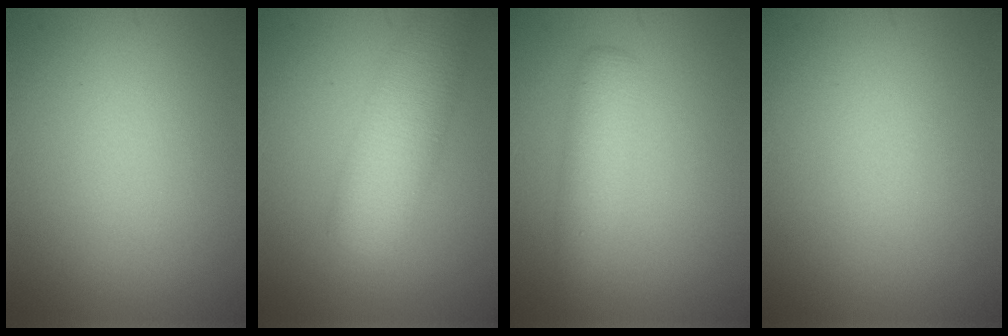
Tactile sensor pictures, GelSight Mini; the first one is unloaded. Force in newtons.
{"total": 5.9, "press": 5.9, "slide": 0.2}
{"total": 2.8, "press": 2.7, "slide": 0.2}
{"total": 0.0}